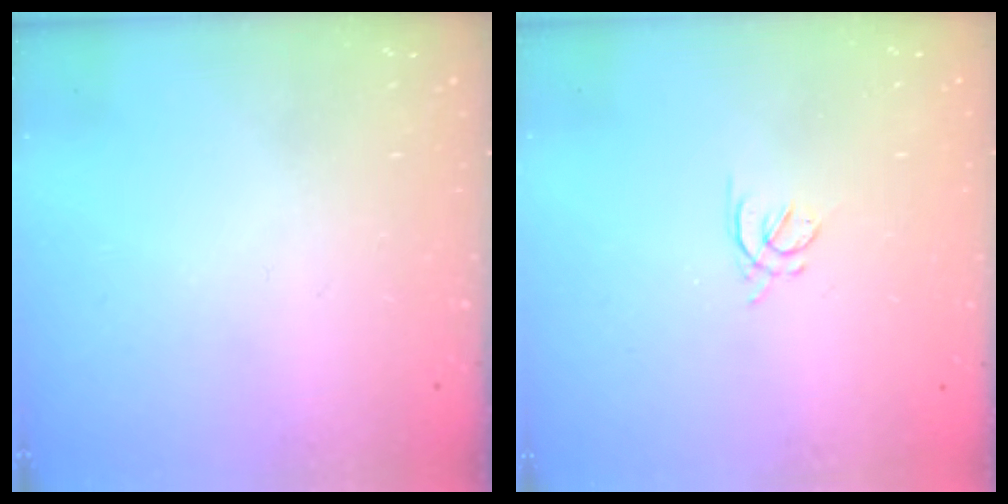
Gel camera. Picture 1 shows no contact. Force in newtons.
{"total": 2.8, "press": 2.8, "slide": 0.7}